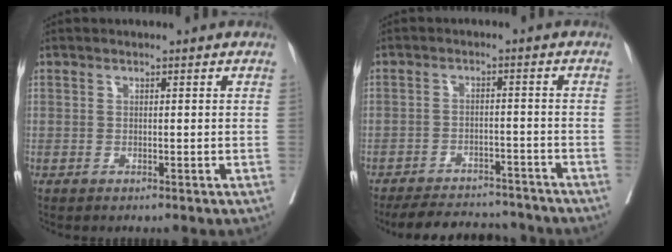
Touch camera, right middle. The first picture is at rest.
{"total": 13.2, "force": [-12.2, 3.5, 3.7], "torque": [-0.059, 0.007, -0.163]}